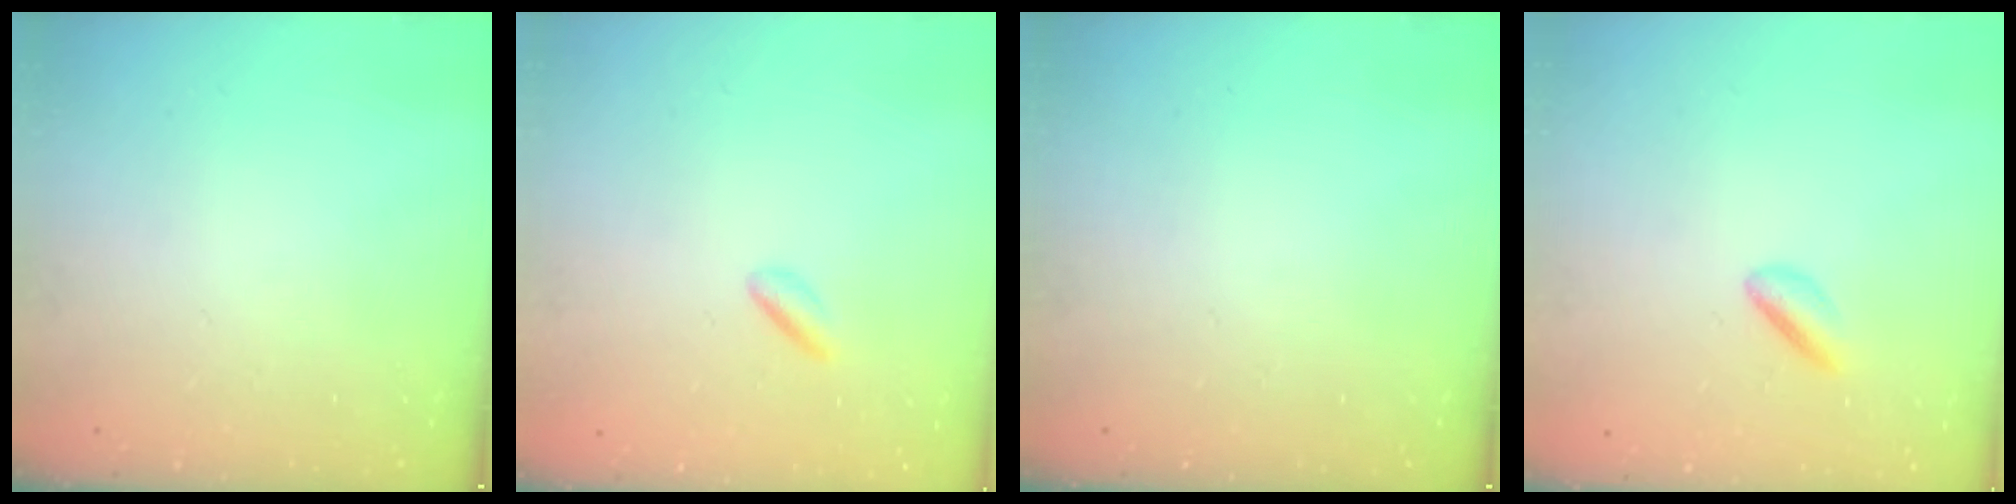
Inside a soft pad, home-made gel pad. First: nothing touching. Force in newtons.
{"total": 1.5, "press": 1.3, "slide": 0.6}
{"total": 0.0}
{"total": 2.5, "press": 2.3, "slide": 0.9}